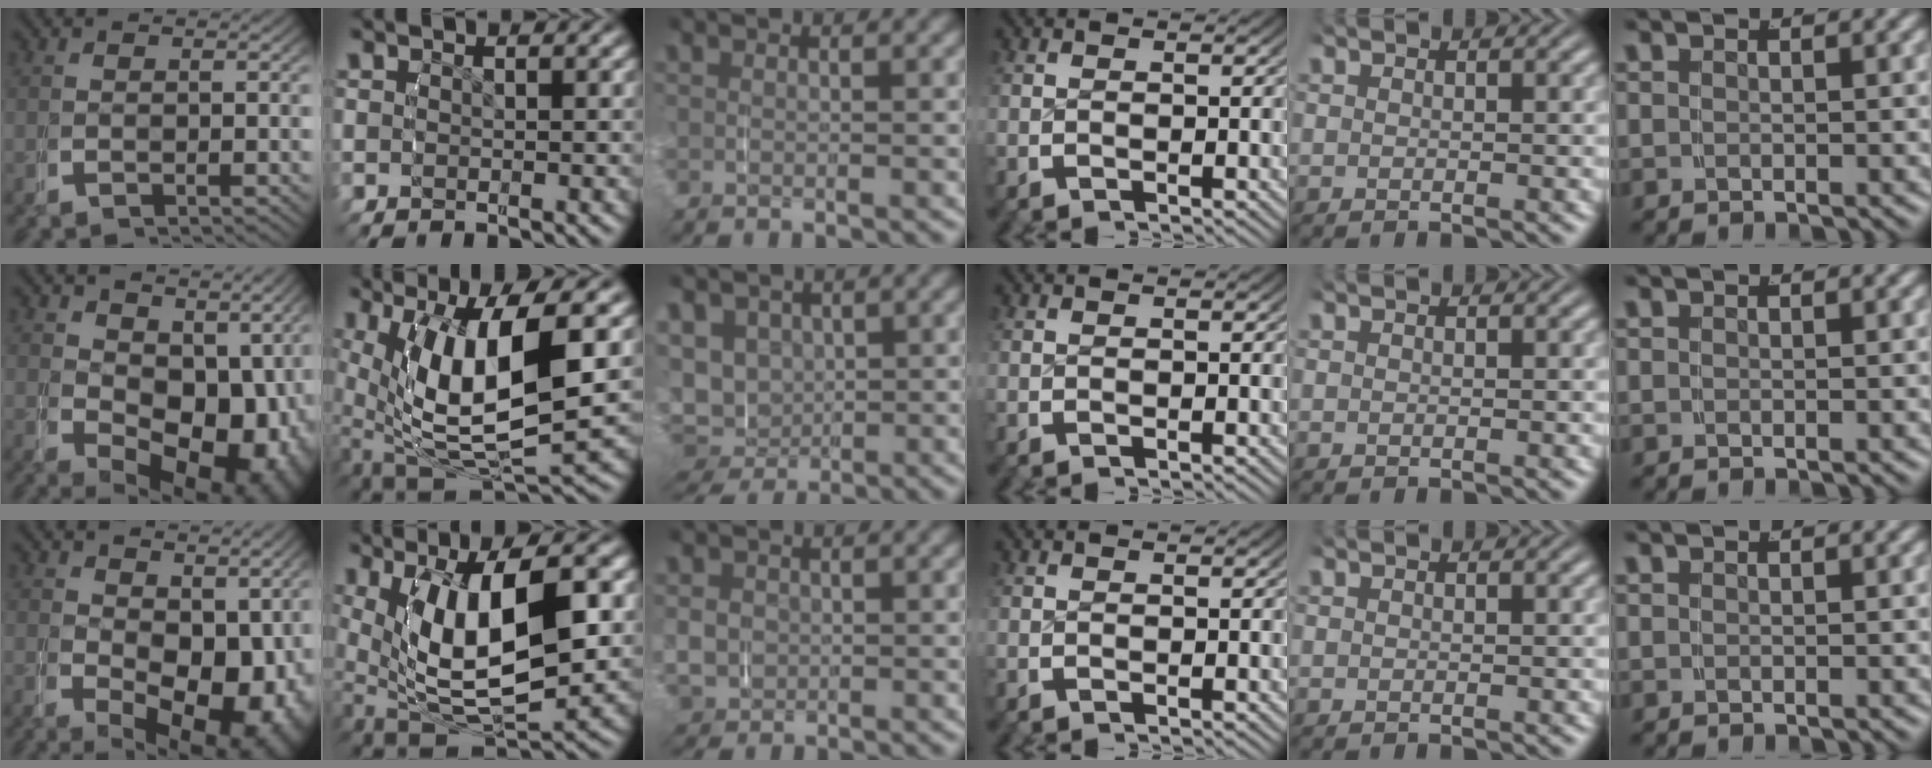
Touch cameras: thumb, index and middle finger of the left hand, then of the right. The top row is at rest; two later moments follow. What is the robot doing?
{"motion": "grasp_and_lifting", "object": "water bottle"}